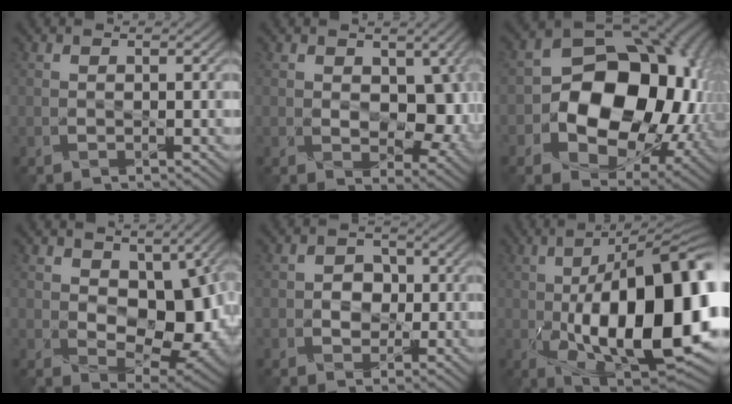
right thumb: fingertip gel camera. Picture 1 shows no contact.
{"total": 7.4, "force": [0.6, 4.8, 5.7], "torque": [-0.090, -0.012, 0.011]}
{"total": 16.5, "force": [-1.8, 11.8, 11.5], "torque": [-0.167, -0.026, -0.031]}
{"total": 10.0, "force": [1.1, 6.3, 7.8], "torque": [-0.127, -0.017, 0.020]}
{"total": 3.1, "force": [-0.2, 2.7, 1.5], "torque": [-0.022, 0.000, -0.017]}
{"total": 20.8, "force": [-1.6, 8.9, 18.7], "torque": [-0.287, 0.000, -0.037]}